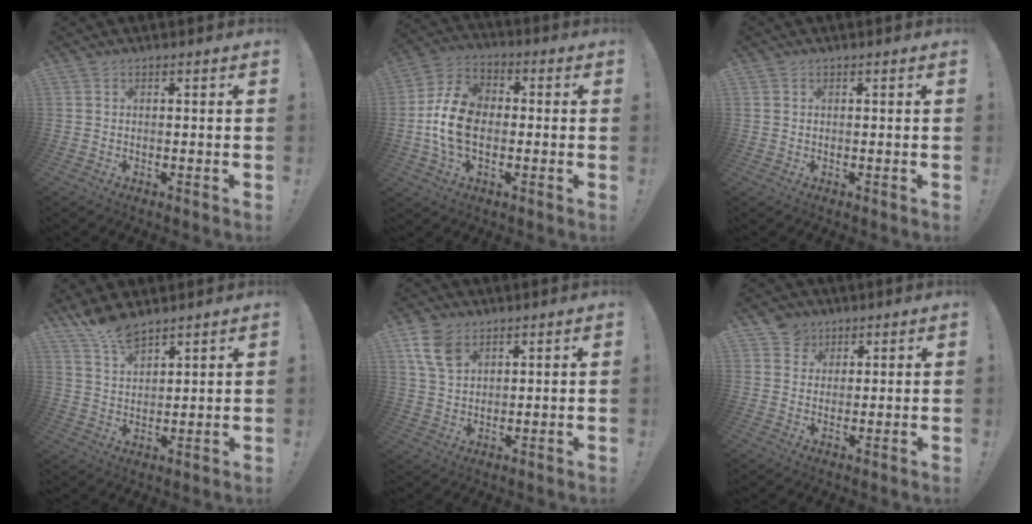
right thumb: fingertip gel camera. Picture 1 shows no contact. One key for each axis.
{"total": 14.3, "fx": -1.9, "fy": 9.8, "fz": 10.2, "tx": -0.189, "ty": 0.012, "tz": -0.036}
{"total": 0.6, "fx": 0.3, "fy": 0.6, "fz": 0.0, "tx": -0.006, "ty": 0.004, "tz": 0.007}
{"total": 8.6, "fx": 7.4, "fy": 2.9, "fz": 3.2, "tx": -0.067, "ty": -0.048, "tz": 0.142}
{"total": 9.0, "fx": 5.1, "fy": 5.5, "fz": 4.9, "tx": -0.093, "ty": -0.013, "tz": 0.104}
{"total": 6.4, "fx": 3.6, "fy": 5.3, "fz": 0.6, "tx": -0.003, "ty": -0.025, "tz": 0.070}